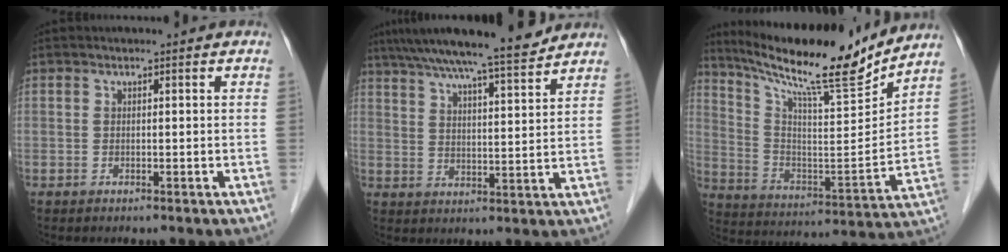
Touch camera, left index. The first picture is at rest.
{"total": 14.3, "force": [12.6, 0.2, 6.7], "torque": [-0.110, 0.014, 0.189]}
{"total": 20.2, "force": [18.0, 0.7, 9.2], "torque": [-0.169, -0.038, 0.289]}